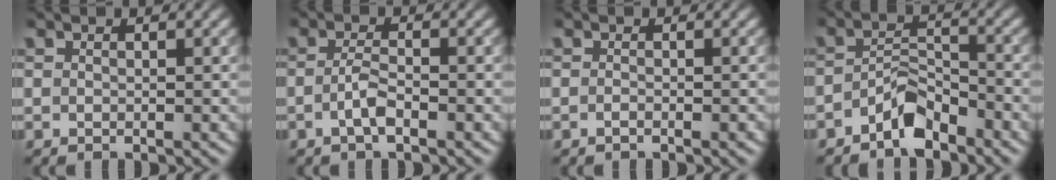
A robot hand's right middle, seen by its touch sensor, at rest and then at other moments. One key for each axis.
{"total": 2.0, "fx": -0.8, "fy": 0.5, "fz": 1.7, "tx": -0.036, "ty": 0.003, "tz": -0.021}
{"total": 1.1, "fx": -0.6, "fy": 0.4, "fz": 0.9, "tx": -0.011, "ty": 0.000, "tz": -0.011}
{"total": 3.4, "fx": -2.6, "fy": 1.2, "fz": 1.8, "tx": -0.032, "ty": 0.013, "tz": -0.053}